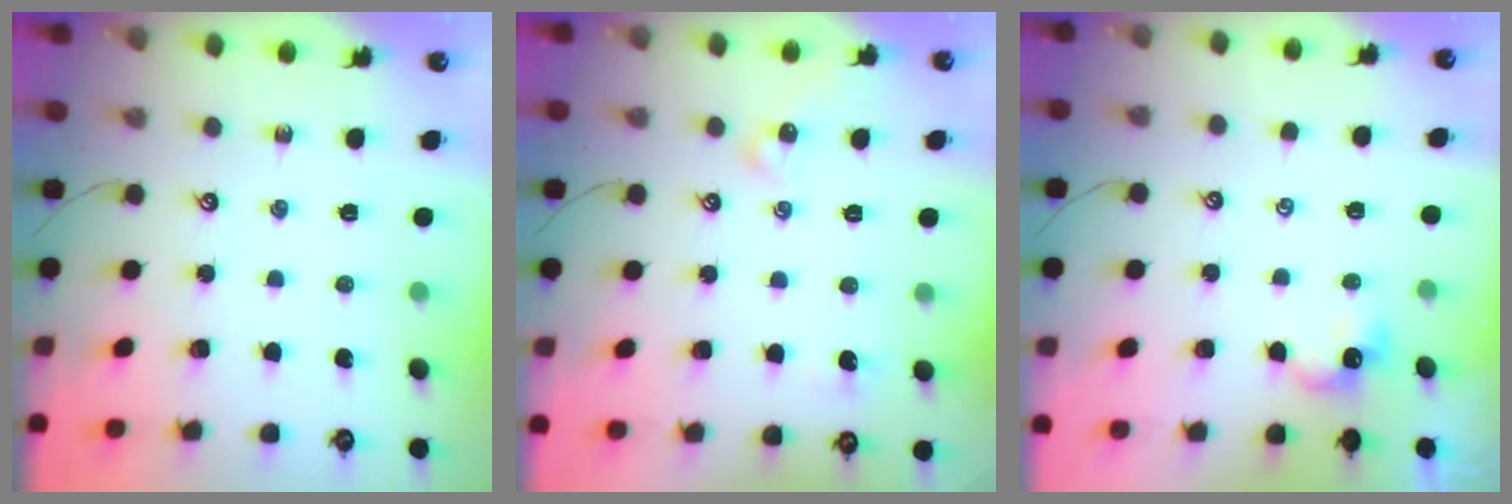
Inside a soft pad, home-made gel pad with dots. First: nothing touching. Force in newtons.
{"total": 4.2, "press": 4.2, "slide": 0.6}
{"total": 2.8, "press": 2.8, "slide": 0.1}